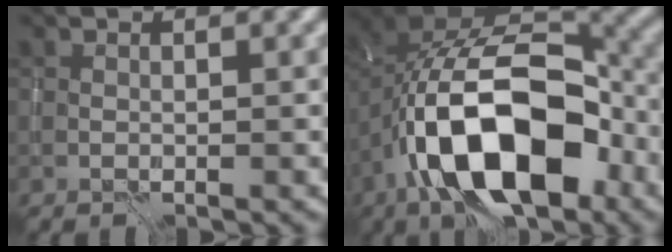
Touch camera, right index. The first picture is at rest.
{"total": 15.2, "force": [-5.6, 8.4, 11.3], "torque": [-0.169, -0.004, -0.097]}